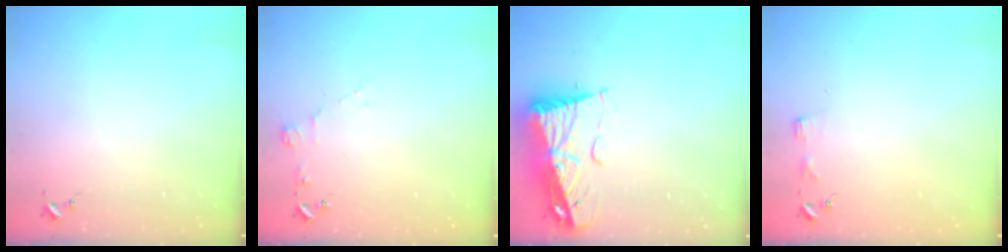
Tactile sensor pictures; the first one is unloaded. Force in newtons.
{"total": 4.0, "press": 3.9, "slide": 0.5}
{"total": 14.6, "press": 14.6, "slide": 1.6}
{"total": 3.4, "press": 3.3, "slide": 0.4}